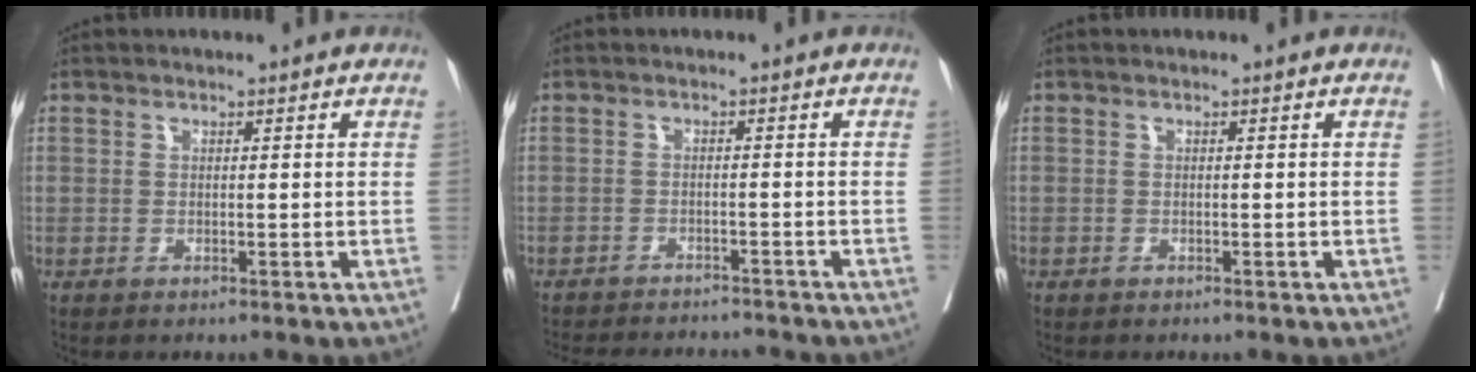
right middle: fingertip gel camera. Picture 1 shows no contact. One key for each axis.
{"total": 12.5, "fx": -11.8, "fy": 1.9, "fz": 3.6, "tx": -0.060, "ty": -0.002, "tz": -0.154}
{"total": 0.0}